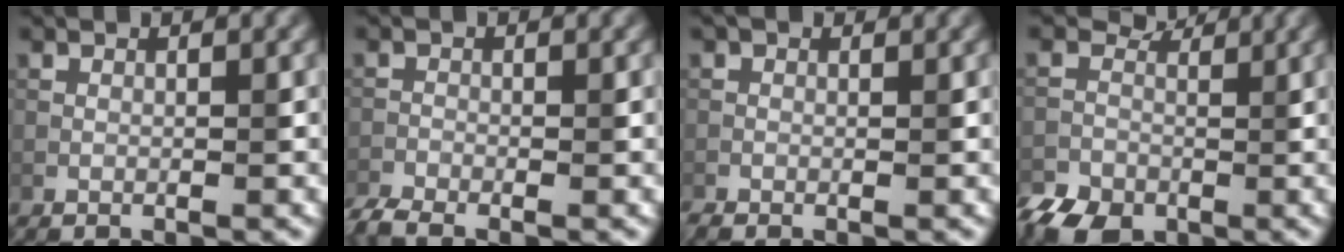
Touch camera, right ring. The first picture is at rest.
{"total": 3.1, "force": [-2.6, 0.8, 1.5], "torque": [-0.036, -0.008, -0.055]}
{"total": 1.5, "force": [-0.4, 0.7, 1.2], "torque": [-0.030, -0.001, -0.011]}
{"total": 5.7, "force": [-2.3, 4.3, 2.9], "torque": [-0.059, -0.002, -0.047]}